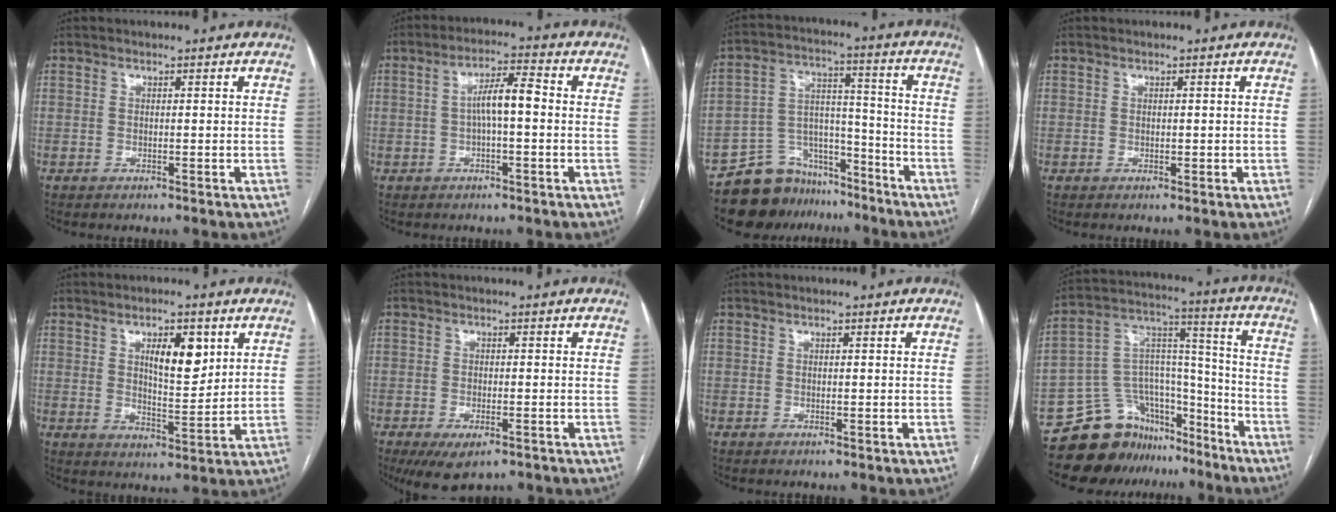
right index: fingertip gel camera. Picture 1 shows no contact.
{"total": 5.9, "force": [-0.1, 1.1, 5.8], "torque": [-0.104, 0.020, -0.003]}
{"total": 11.7, "force": [-10.0, 6.0, 1.6], "torque": [-0.025, 0.059, -0.169]}
{"total": 0.6, "force": [0.0, 0.6, 0.3], "torque": [-0.003, 0.002, 0.001]}
{"total": 7.5, "force": [3.0, 2.5, 6.4], "torque": [-0.102, -0.001, 0.052]}
{"total": 5.7, "force": [-3.6, 2.3, 3.8], "torque": [-0.061, -0.009, -0.052]}
{"total": 0.0}
{"total": 14.9, "force": [-12.2, 8.1, 2.9], "torque": [-0.041, 0.088, -0.202]}